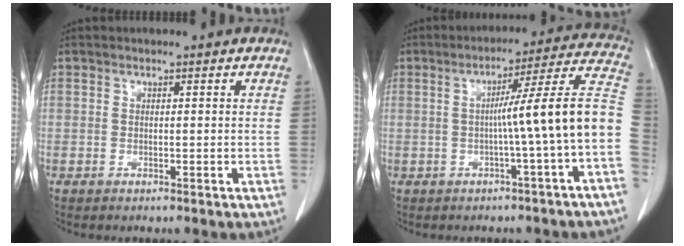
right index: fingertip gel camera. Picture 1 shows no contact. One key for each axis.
{"total": 12.2, "fx": -2.1, "fy": -1.7, "fz": 11.9, "tx": -0.155, "ty": 0.028, "tz": -0.033}